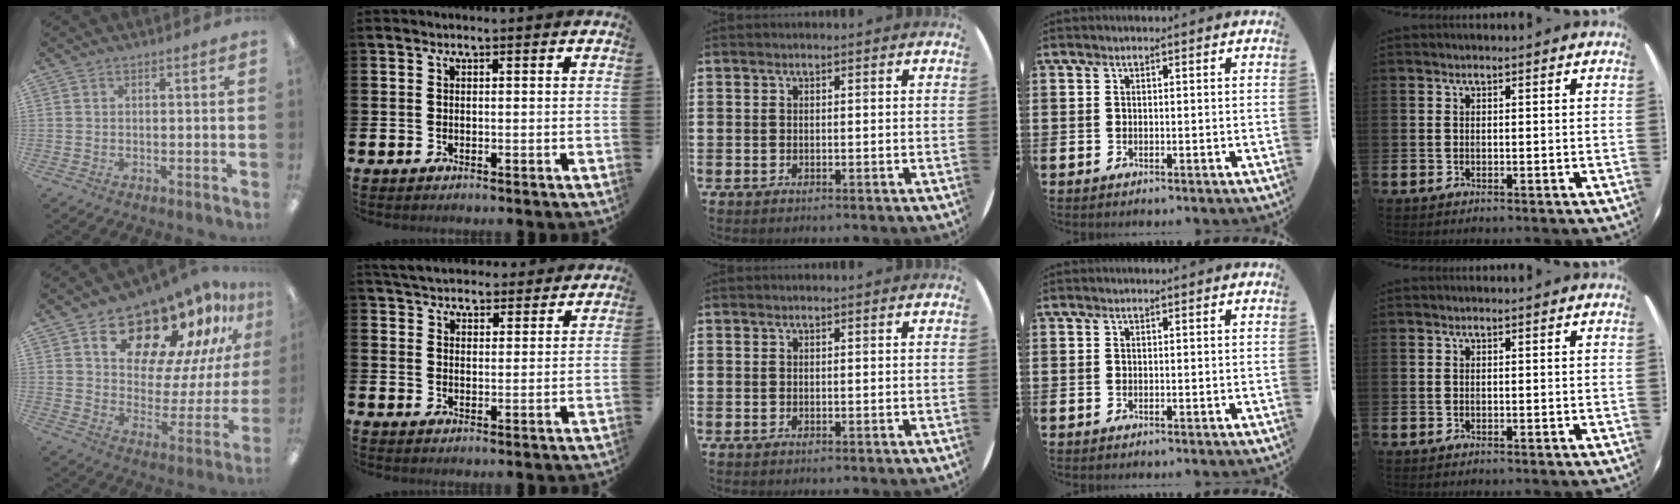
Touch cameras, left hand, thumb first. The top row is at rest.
{"thumb": {"total": 18.7, "force": [14.3, 8.7, 8.2], "torque": [-0.123, -0.108, 0.244]}, "index": {"total": 5.2, "force": [5.1, 1.1, 0.3], "torque": [-0.029, -0.024, 0.094]}}